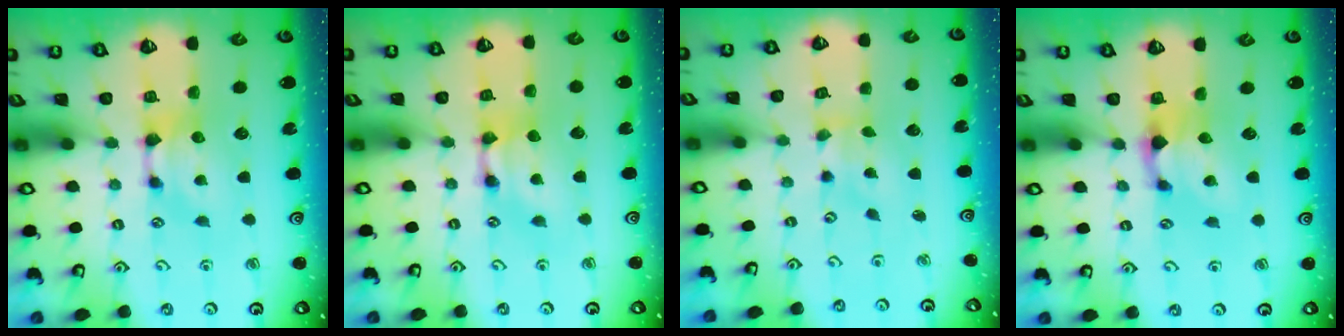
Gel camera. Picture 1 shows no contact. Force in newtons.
{"total": 1.7, "press": 1.7, "slide": 0.0}
{"total": 2.0, "press": 1.7, "slide": 1.0}
{"total": 1.2, "press": 0.1, "slide": 1.2}